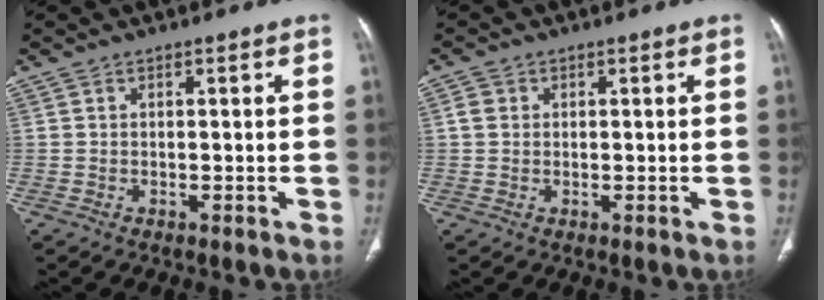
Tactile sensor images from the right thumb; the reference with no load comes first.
{"total": 2.0, "force": [0.3, 1.8, 0.9], "torque": [-0.011, 0.006, 0.003]}